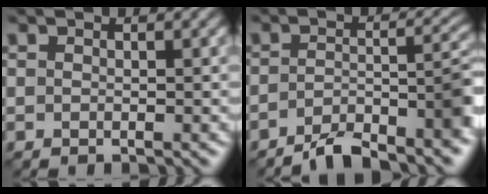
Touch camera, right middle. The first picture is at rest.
{"total": 6.9, "force": [-4.7, 1.6, 4.7], "torque": [-0.063, 0.008, -0.082]}